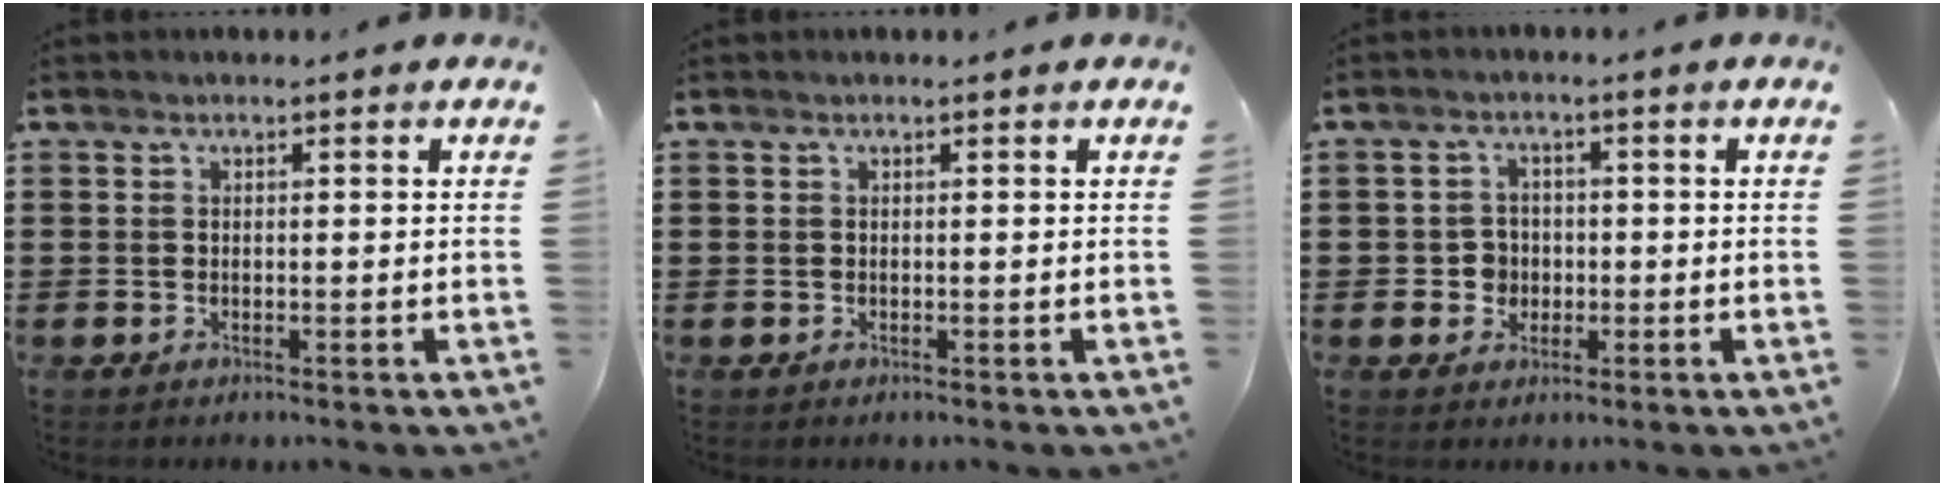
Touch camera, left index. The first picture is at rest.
{"total": 0.0}
{"total": 3.3, "force": [-0.6, 3.0, 1.2], "torque": [-0.034, 0.004, -0.015]}